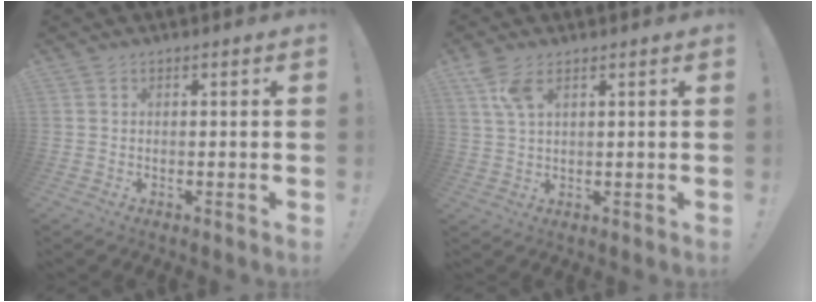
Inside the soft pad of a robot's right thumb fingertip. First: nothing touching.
{"total": 5.9, "force": [3.2, 2.3, 4.4], "torque": [-0.084, -0.007, 0.060]}